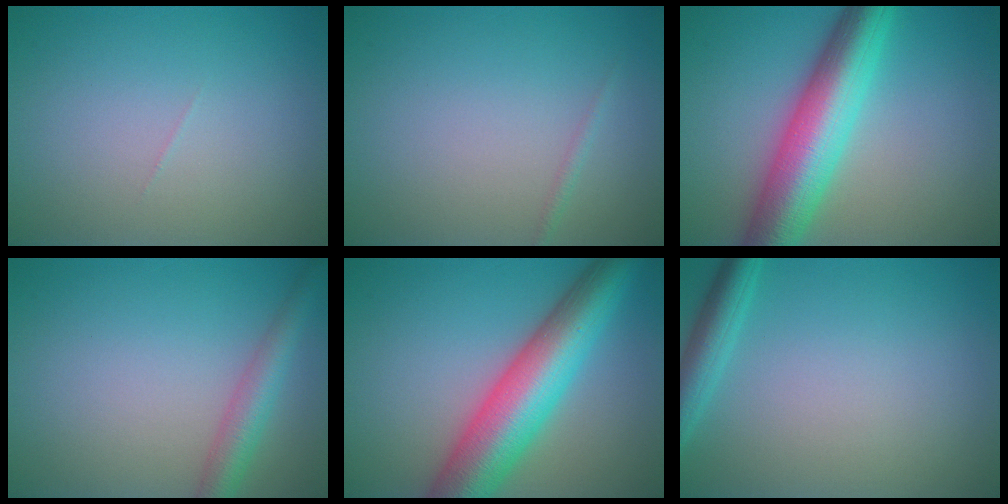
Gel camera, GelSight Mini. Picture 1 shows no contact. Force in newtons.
{"total": 0.6, "press": 0.6, "slide": 0.1}
{"total": 9.2, "press": 9.2, "slide": 0.3}
{"total": 3.4, "press": 3.4, "slide": 0.2}
{"total": 10.3, "press": 10.3, "slide": 0.3}
{"total": 3.0, "press": 2.9, "slide": 0.2}